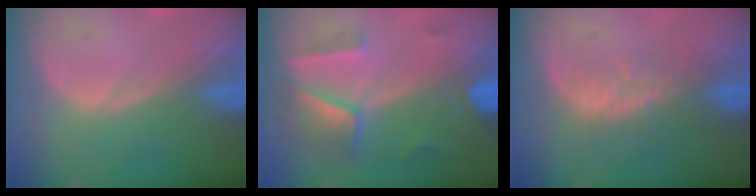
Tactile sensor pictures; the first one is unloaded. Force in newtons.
{"total": 7.4, "press": 6.5, "slide": 3.6}
{"total": 4.5, "press": 4.2, "slide": 1.7}